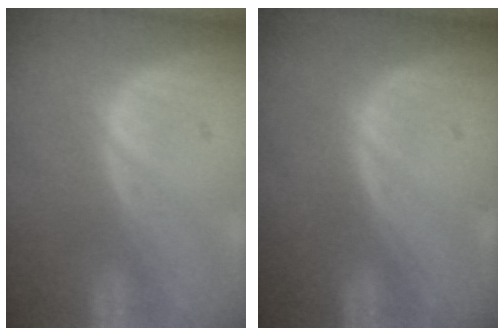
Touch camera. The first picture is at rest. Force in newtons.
{"total": 0.0}